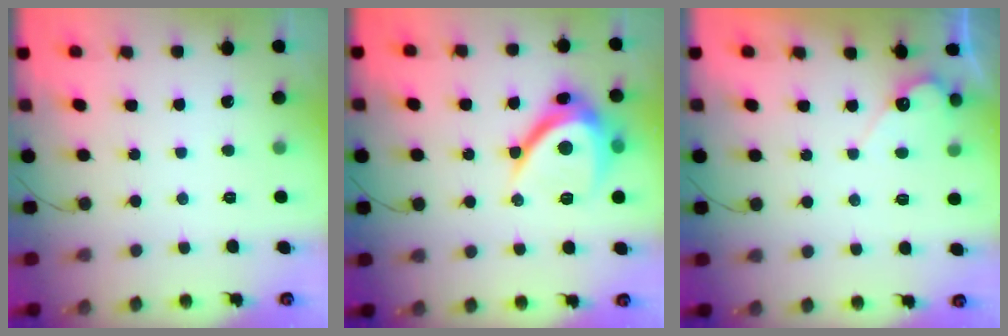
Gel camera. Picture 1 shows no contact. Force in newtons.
{"total": 11.7, "press": 11.7, "slide": 1.3}
{"total": 4.7, "press": 4.7, "slide": 0.1}